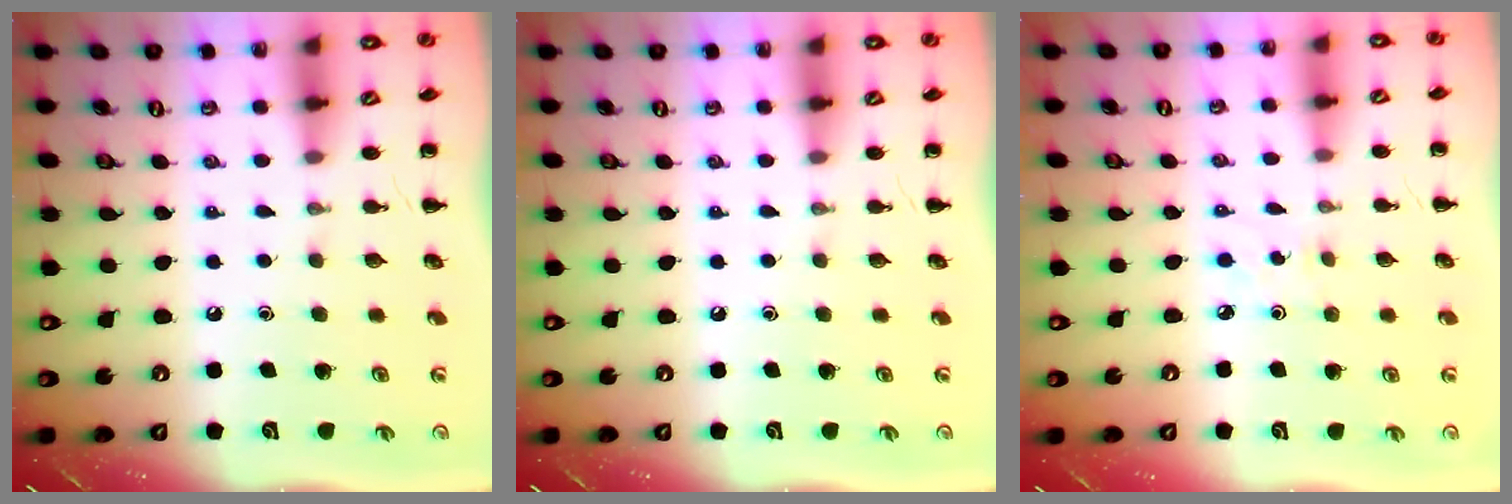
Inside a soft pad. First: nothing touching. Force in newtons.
{"total": 0.0}
{"total": 2.1, "press": 2.0, "slide": 0.7}